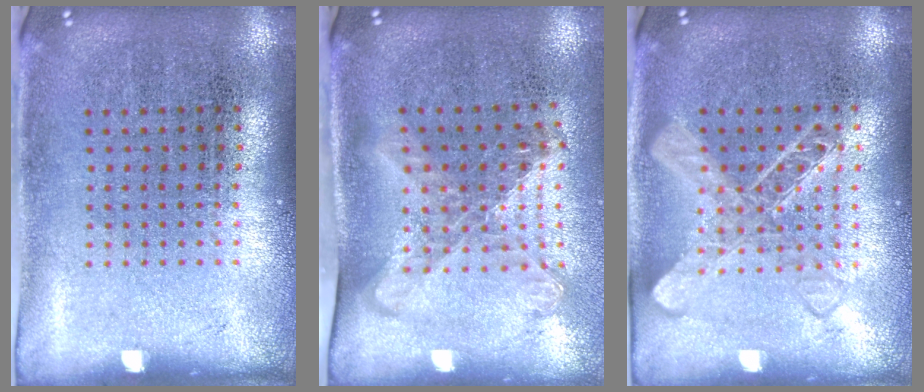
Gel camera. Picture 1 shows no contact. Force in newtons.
{"total": 1.7, "press": 1.4, "slide": 1.1}
{"total": 1.6, "press": 1.6, "slide": 0.4}